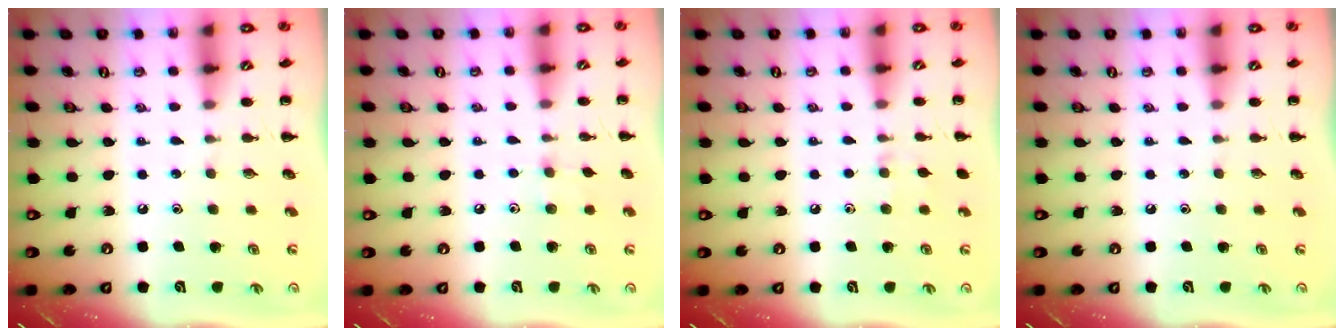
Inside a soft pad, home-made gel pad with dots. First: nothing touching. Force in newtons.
{"total": 5.3, "press": 4.9, "slide": 1.8}
{"total": 4.8, "press": 4.6, "slide": 1.6}
{"total": 0.0}